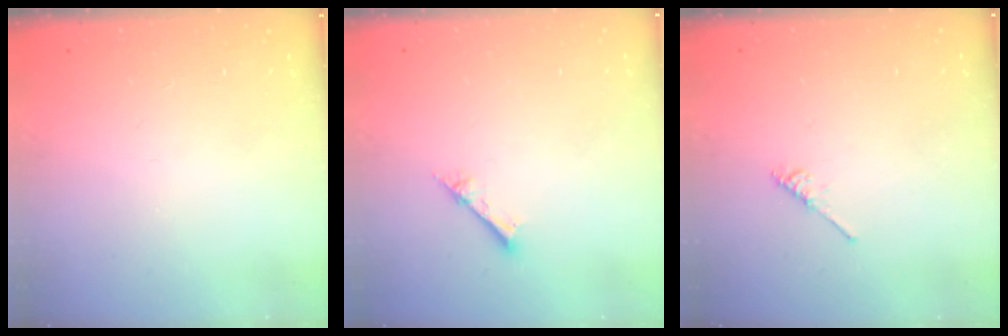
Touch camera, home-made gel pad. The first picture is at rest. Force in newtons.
{"total": 2.1, "press": 2.1, "slide": 0.2}
{"total": 2.1, "press": 2.1, "slide": 0.4}